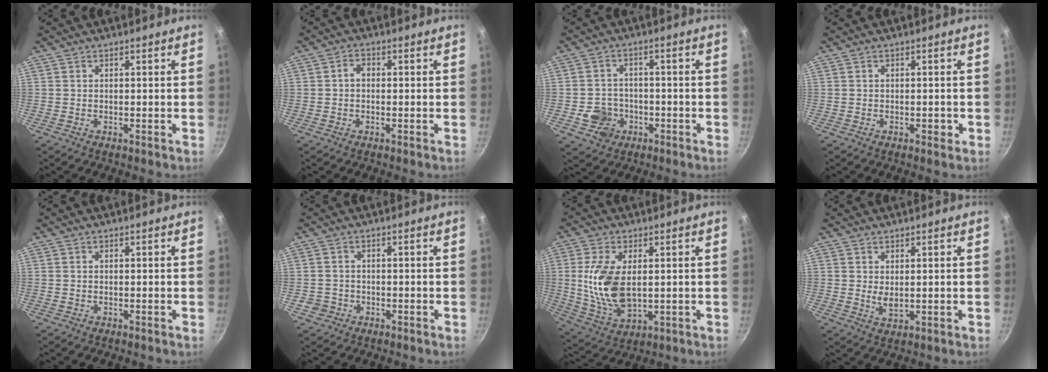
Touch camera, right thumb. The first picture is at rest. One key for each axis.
{"total": 2.2, "fx": -0.1, "fy": 1.6, "fz": 1.5, "tx": -0.024, "ty": 0.010, "tz": -0.006}
{"total": 6.1, "fx": -2.1, "fy": 5.4, "fz": 2.1, "tx": -0.013, "ty": 0.024, "tz": -0.030}
{"total": 1.3, "fx": -0.4, "fy": 0.8, "fz": 0.9, "tx": -0.007, "ty": 0.005, "tz": -0.007}
{"total": 0.0}
{"total": 2.6, "fx": -1.0, "fy": 2.3, "fz": 0.6, "tx": -0.002, "ty": 0.013, "tz": -0.012}
{"total": 13.0, "fx": 1.5, "fy": 7.0, "fz": 10.9, "tx": -0.211, "ty": -0.015, "tz": 0.038}
{"total": 2.9, "fx": 0.7, "fy": 1.4, "fz": 2.4, "tx": -0.040, "ty": -0.012, "tz": 0.016}